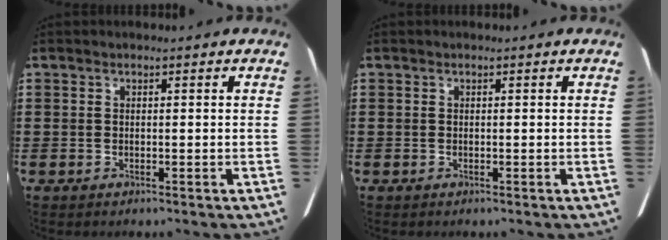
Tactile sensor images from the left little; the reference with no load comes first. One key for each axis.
{"total": 0.0}